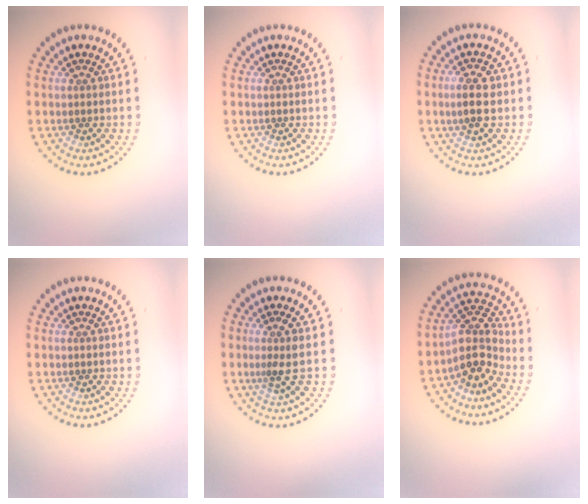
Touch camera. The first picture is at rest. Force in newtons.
{"total": 0.0}
{"total": 2.9, "press": 2.9, "slide": 0.4}
{"total": 0.0}
{"total": 1.9, "press": 1.4, "slide": 1.3}
{"total": 4.1, "press": 3.2, "slide": 2.5}